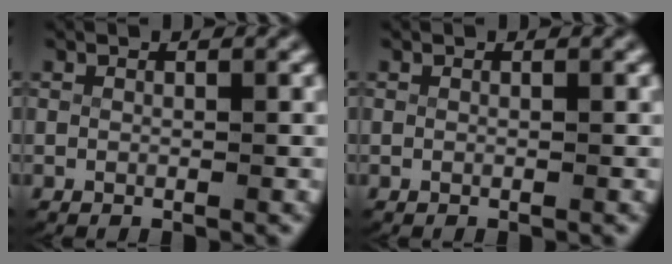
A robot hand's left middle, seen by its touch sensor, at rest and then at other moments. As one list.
[{"total": 0.0}]